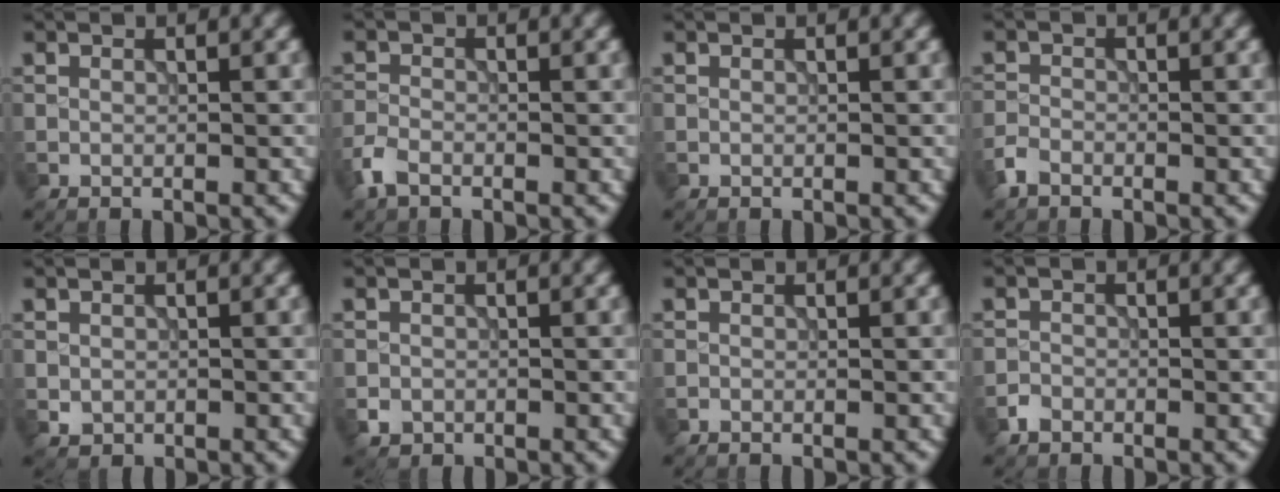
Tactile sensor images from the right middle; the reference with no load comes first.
{"total": 2.0, "force": [-1.4, 0.9, 1.0], "torque": [-0.026, -0.001, -0.038]}
{"total": 0.0}
{"total": 1.4, "force": [-1.2, 0.7, 0.5], "torque": [-0.008, 0.002, -0.029]}
{"total": 0.9, "force": [-0.1, 0.9, 0.3], "torque": [-0.003, -0.004, 0.000]}
{"total": 1.1, "force": [-0.5, 1.0, 0.2], "torque": [0.004, -0.003, -0.010]}
{"total": 0.0}
{"total": 1.1, "force": [-0.8, 0.7, 0.2], "torque": [0.002, 0.002, -0.017]}